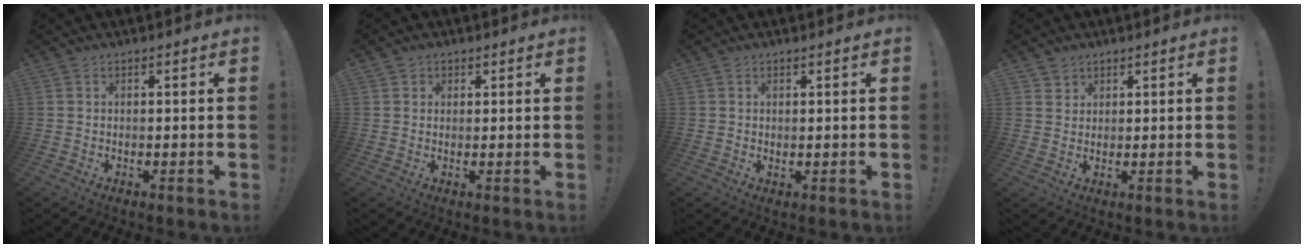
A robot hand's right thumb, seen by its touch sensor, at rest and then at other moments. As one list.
[{"total": 1.7, "force": [1.1, 1.3, 0.3], "torque": [0.000, -0.005, 0.019]}, {"total": 0.9, "force": [0.7, 0.2, 0.4], "torque": [-0.007, 0.000, 0.014]}, {"total": 2.3, "force": [1.7, 1.6, 0.1], "torque": [0.007, -0.013, 0.030]}]